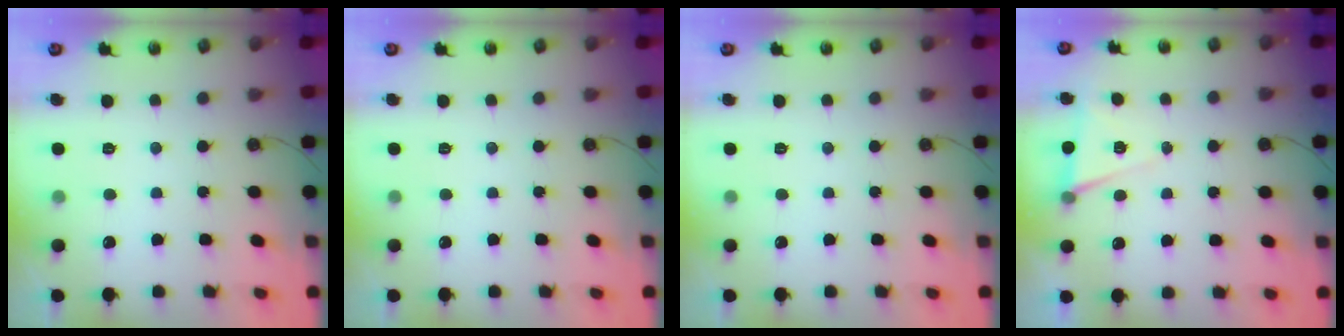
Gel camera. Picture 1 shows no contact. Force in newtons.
{"total": 0.0}
{"total": 0.0}
{"total": 6.3, "press": 4.4, "slide": 4.5}